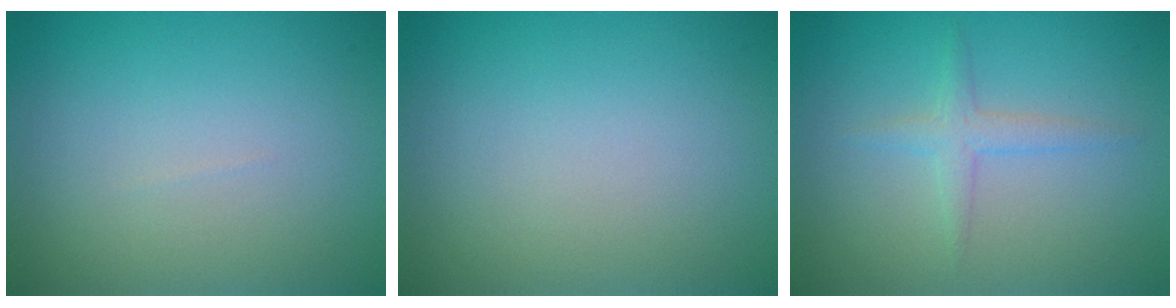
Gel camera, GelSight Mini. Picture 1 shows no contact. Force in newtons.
{"total": 0.0}
{"total": 1.6, "press": 1.6, "slide": 0.1}